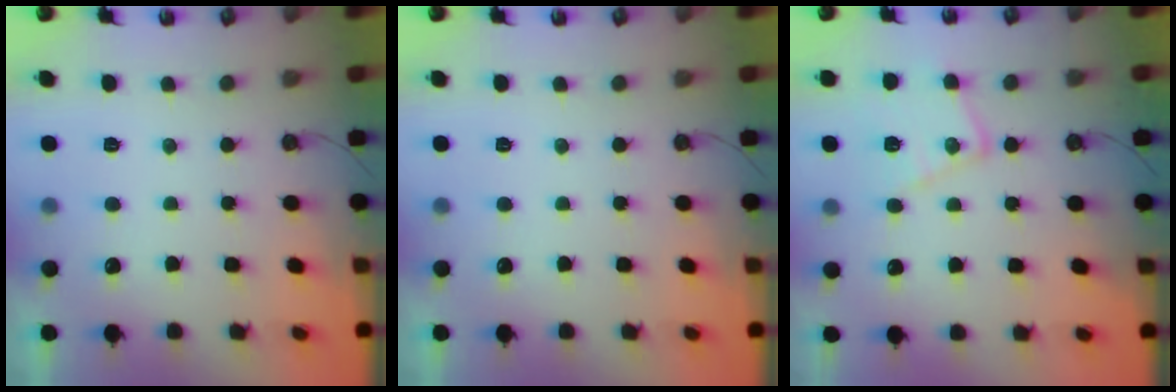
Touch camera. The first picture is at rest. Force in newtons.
{"total": 0.0}
{"total": 13.5, "press": 13.5, "slide": 1.1}